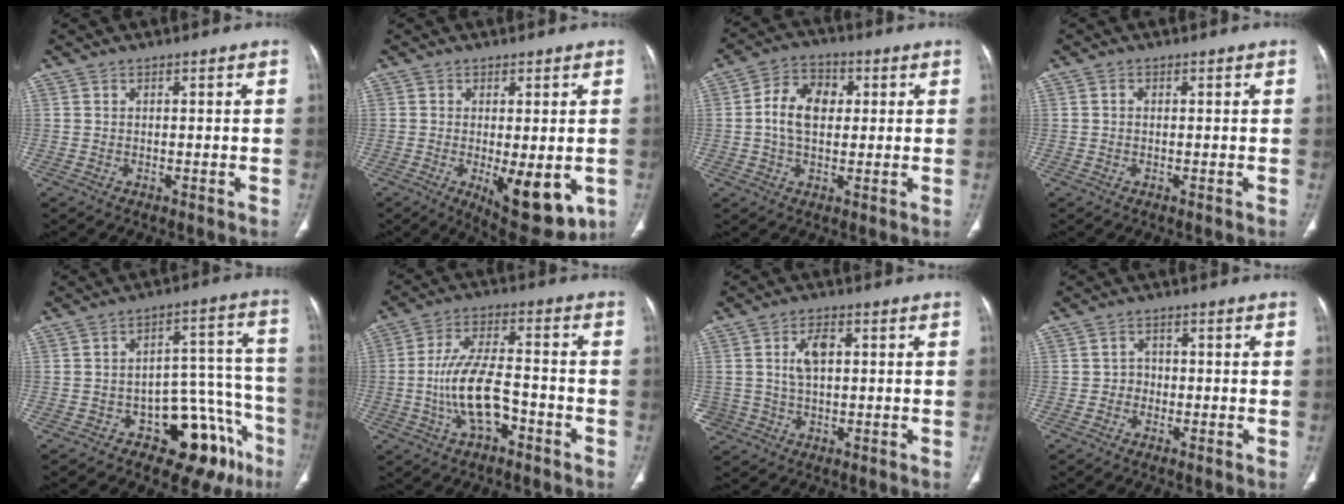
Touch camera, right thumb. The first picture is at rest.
{"total": 11.7, "force": [-3.0, 4.7, 10.3], "torque": [-0.128, -0.022, -0.029]}
{"total": 9.0, "force": [0.9, 6.3, 6.3], "torque": [-0.099, 0.016, 0.009]}
{"total": 0.7, "force": [0.0, 0.5, 0.4], "torque": [-0.006, 0.002, -0.002]}
{"total": 16.3, "force": [-9.2, 8.7, 10.3], "torque": [-0.066, 0.099, -0.122]}
{"total": 11.4, "force": [-3.6, 5.3, 9.5], "torque": [-0.185, 0.035, -0.065]}
{"total": 6.3, "force": [1.2, 4.5, 4.2], "torque": [-0.065, 0.004, 0.027]}
{"total": 2.5, "force": [-0.7, 2.4, 0.6], "torque": [0.009, 0.012, -0.017]}